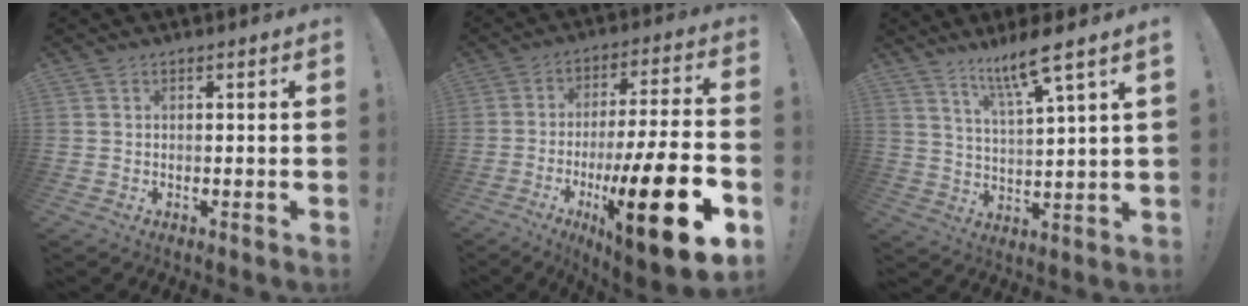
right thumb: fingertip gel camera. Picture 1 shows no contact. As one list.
[{"total": 22.3, "force": [-8.3, 4.3, 20.3], "torque": [-0.327, 0.039, -0.127]}, {"total": 10.3, "force": [7.4, 0.0, 7.1], "torque": [-0.121, -0.037, 0.115]}]